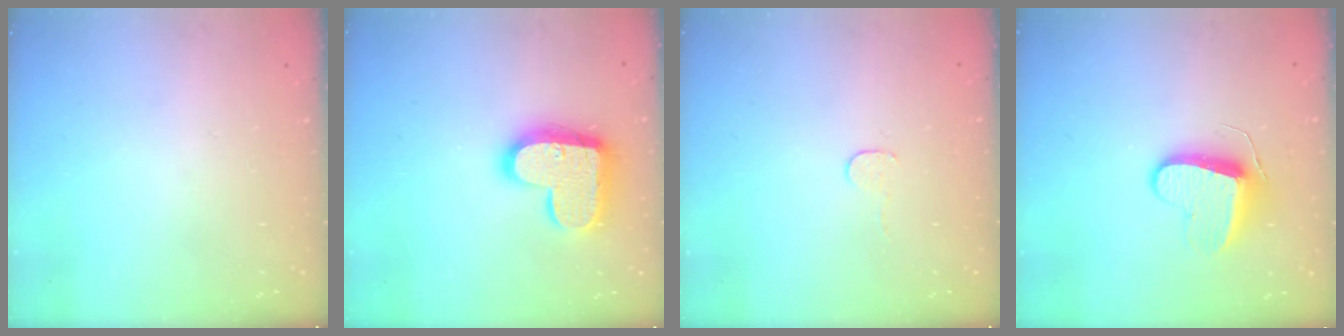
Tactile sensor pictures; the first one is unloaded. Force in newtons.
{"total": 16.9, "press": 16.8, "slide": 1.1}
{"total": 2.7, "press": 2.7, "slide": 0.2}
{"total": 9.2, "press": 9.2, "slide": 0.4}